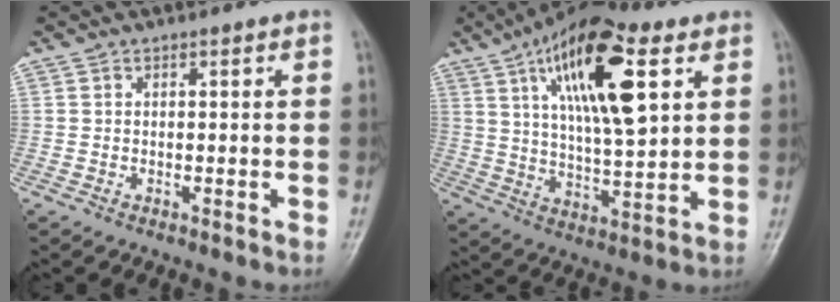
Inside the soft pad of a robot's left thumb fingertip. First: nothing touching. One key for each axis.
{"total": 20.0, "fx": 8.0, "fy": 7.3, "fz": 16.9, "tx": -0.263, "ty": -0.017, "tz": 0.131}